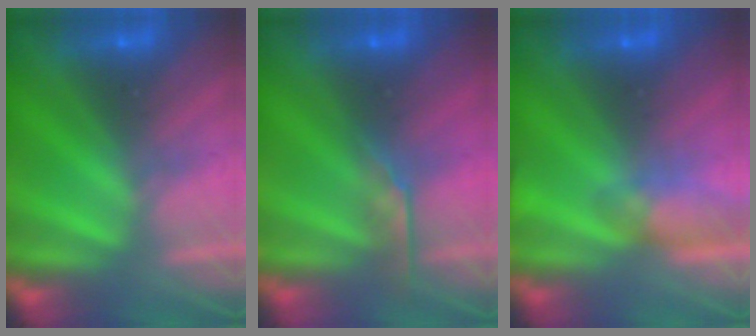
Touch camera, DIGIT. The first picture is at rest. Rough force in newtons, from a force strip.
{"total": 2.8}
{"total": 4.7}